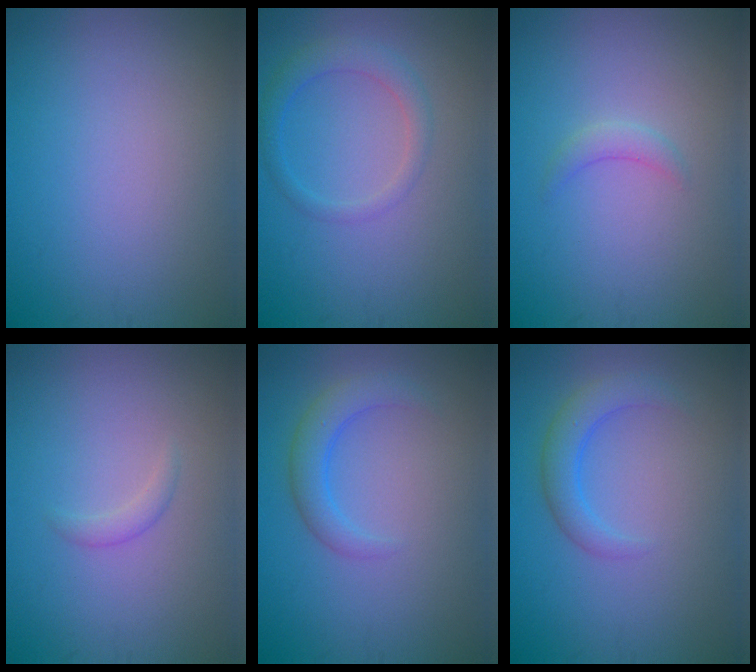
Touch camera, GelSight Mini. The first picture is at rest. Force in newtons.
{"total": 2.3, "press": 2.3, "slide": 0.1}
{"total": 1.2, "press": 1.2, "slide": 0.2}
{"total": 1.0, "press": 1.0, "slide": 0.0}
{"total": 2.6, "press": 2.6, "slide": 0.1}
{"total": 2.6, "press": 2.6, "slide": 0.1}